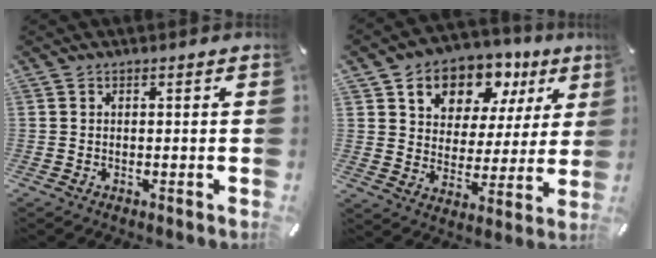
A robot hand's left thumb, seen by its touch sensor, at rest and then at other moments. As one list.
[{"total": 11.5, "force": [6.9, 8.6, 3.4], "torque": [-0.057, -0.050, 0.127]}]